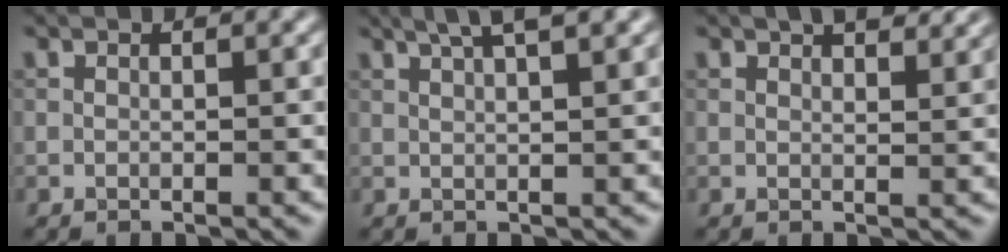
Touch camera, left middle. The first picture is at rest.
{"total": 5.0, "force": [3.2, 1.2, 3.7], "torque": [-0.041, 0.019, 0.026]}
{"total": 3.7, "force": [2.8, 1.2, 2.1], "torque": [-0.026, 0.004, 0.033]}